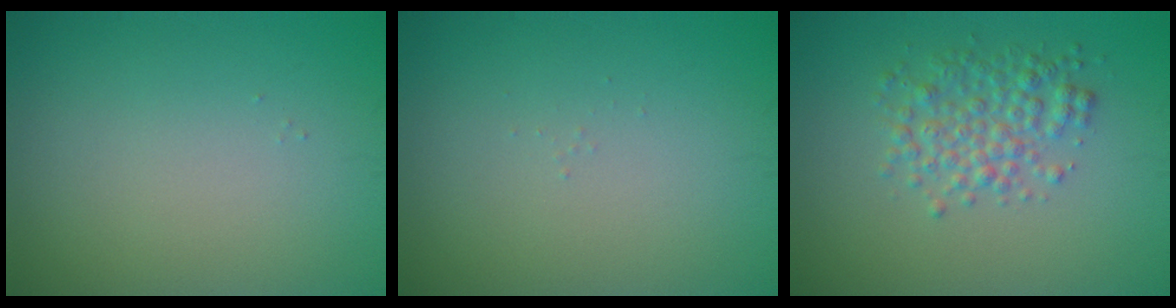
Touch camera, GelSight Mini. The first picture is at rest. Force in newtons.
{"total": 0.0}
{"total": 3.4, "press": 3.4, "slide": 0.0}